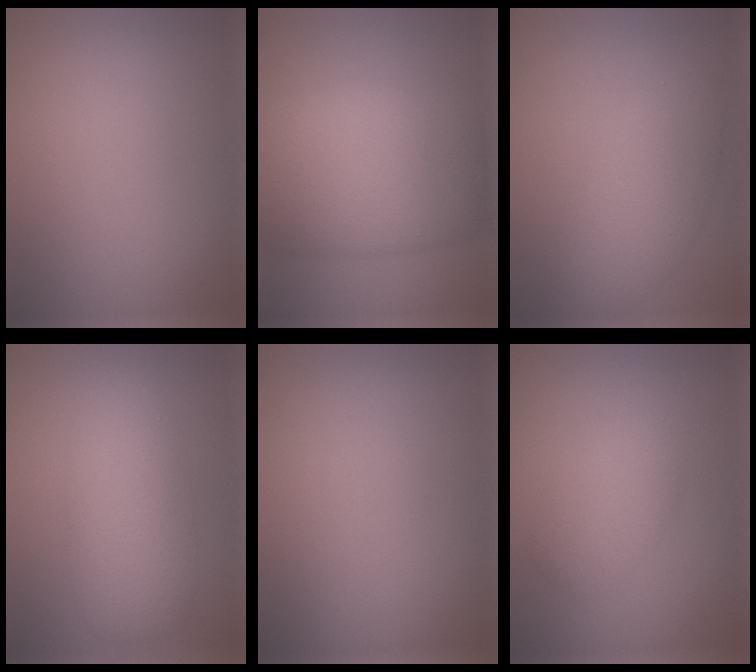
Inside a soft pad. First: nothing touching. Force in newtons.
{"total": 11.2, "press": 11.2, "slide": 0.4}
{"total": 5.0, "press": 5.0, "slide": 0.3}
{"total": 5.5, "press": 5.5, "slide": 0.1}
{"total": 0.0}
{"total": 2.7, "press": 2.7, "slide": 0.1}